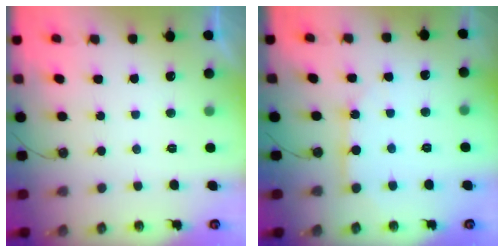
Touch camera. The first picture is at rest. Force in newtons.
{"total": 6.6, "press": 6.5, "slide": 0.7}